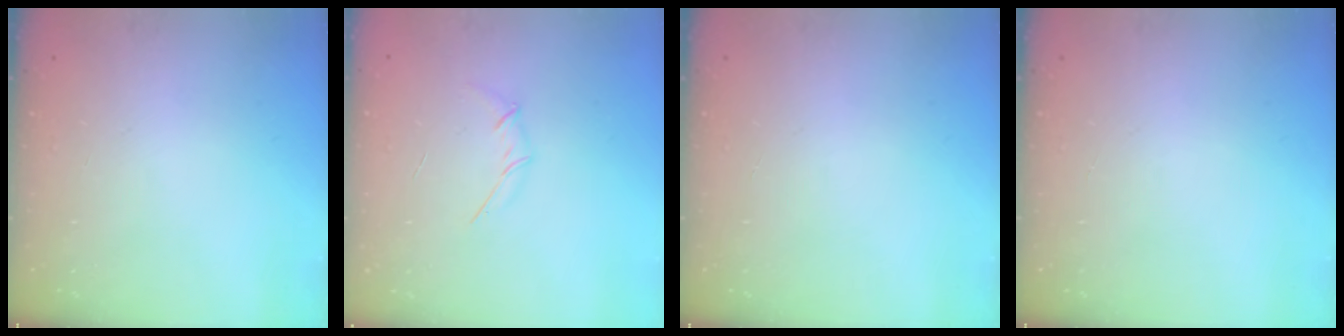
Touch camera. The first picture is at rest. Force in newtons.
{"total": 3.1, "press": 3.0, "slide": 0.8}
{"total": 0.0}
{"total": 0.0}